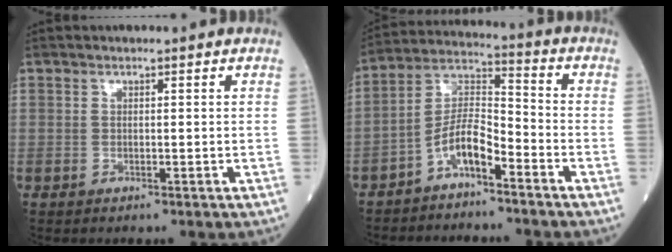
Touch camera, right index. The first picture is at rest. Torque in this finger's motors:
{"motor_torque": [1.08, -0.80, 0.55, 0.14]}